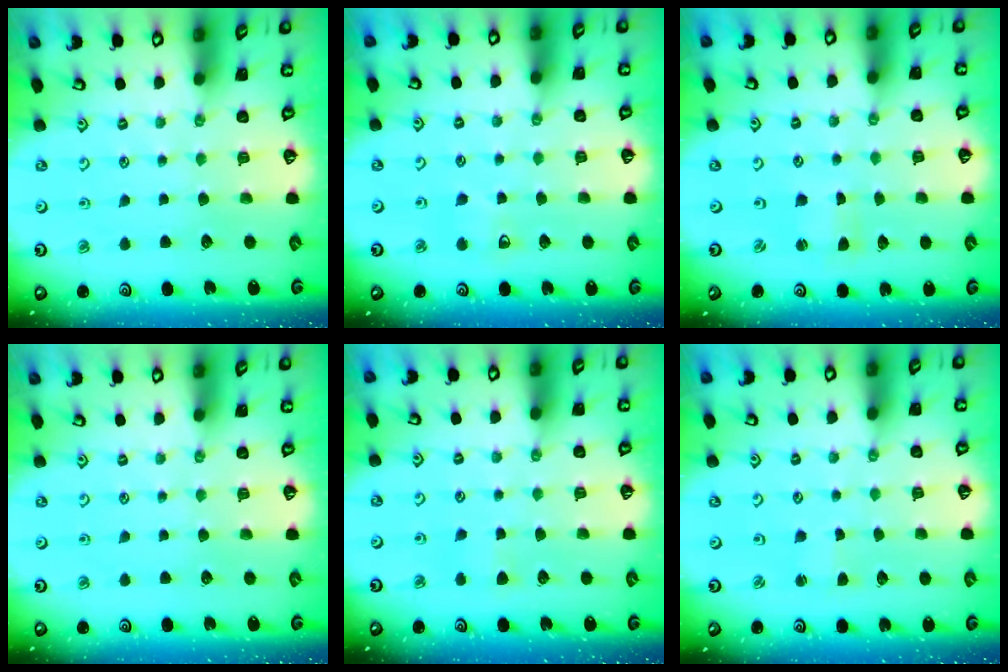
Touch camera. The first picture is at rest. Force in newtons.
{"total": 4.5, "press": 4.4, "slide": 0.7}
{"total": 0.8, "press": 0.8, "slide": 0.2}
{"total": 0.0}
{"total": 3.6, "press": 3.6, "slide": 0.5}
{"total": 1.3, "press": 1.2, "slide": 0.3}